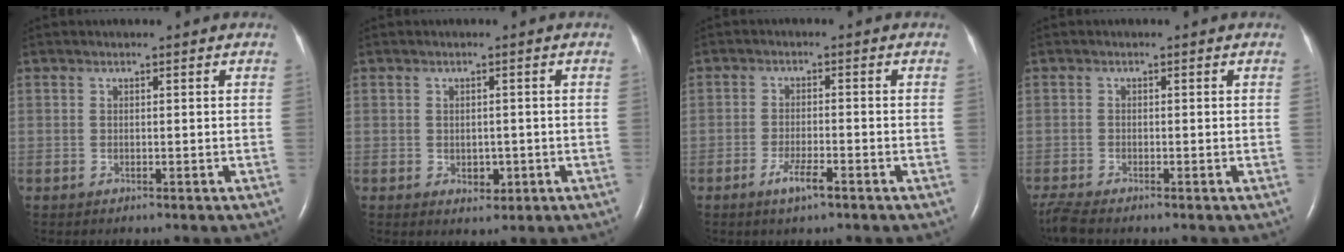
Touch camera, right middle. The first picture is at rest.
{"total": 2.3, "force": [-0.6, 1.7, 1.5], "torque": [-0.022, 0.000, 0.000]}
{"total": 3.7, "force": [-2.3, 0.5, 2.8], "torque": [-0.057, -0.004, -0.043]}
{"total": 2.9, "force": [-2.6, 0.0, 1.3], "torque": [-0.036, -0.014, -0.051]}